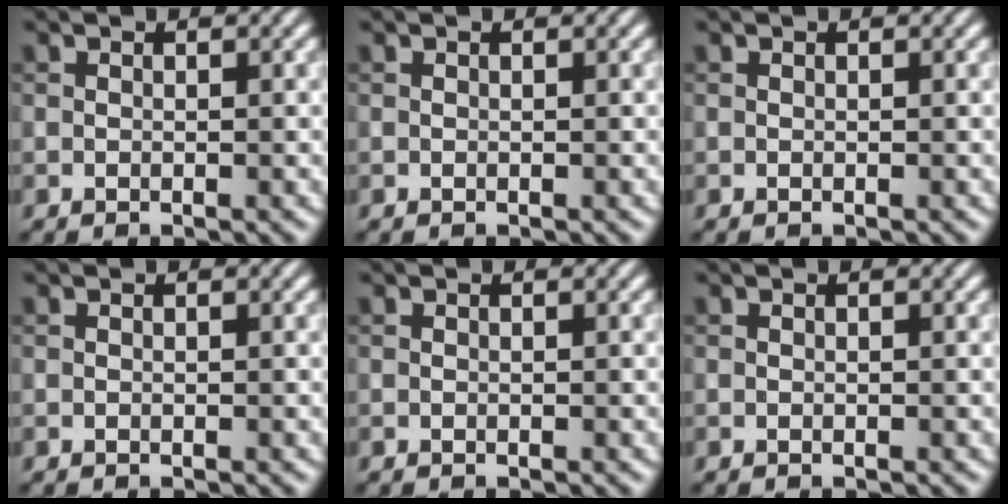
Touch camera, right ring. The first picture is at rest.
{"total": 0.0}
{"total": 0.0}
{"total": 0.0}
{"total": 0.0}
{"total": 0.0}